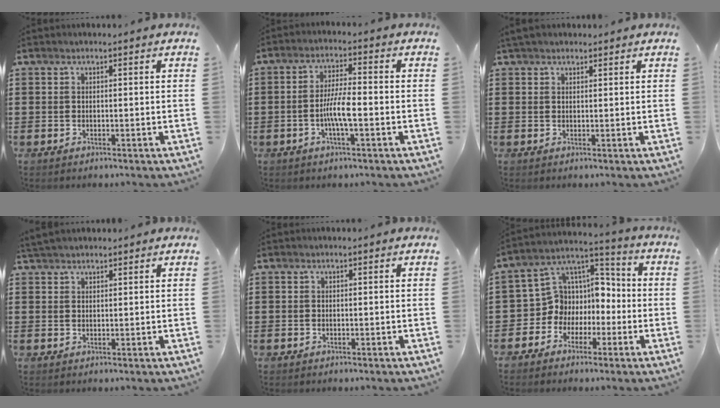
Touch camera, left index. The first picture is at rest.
{"total": 5.7, "force": [-1.7, 1.2, 5.3], "torque": [-0.105, 0.004, -0.035]}
{"total": 1.7, "force": [1.4, 0.7, 0.7], "torque": [-0.017, 0.006, 0.026]}
{"total": 2.2, "force": [2.0, 0.6, 0.7], "torque": [-0.019, 0.005, 0.039]}
{"total": 0.0}
{"total": 8.0, "force": [-1.7, 7.8, 0.9], "torque": [-0.061, -0.006, -0.033]}